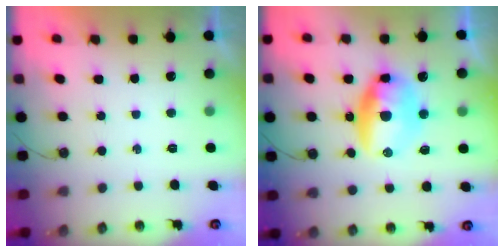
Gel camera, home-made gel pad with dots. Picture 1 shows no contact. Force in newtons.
{"total": 20.3, "press": 15.2, "slide": 13.4}